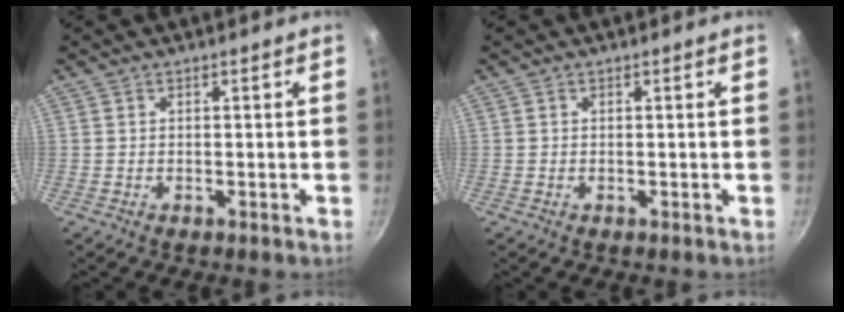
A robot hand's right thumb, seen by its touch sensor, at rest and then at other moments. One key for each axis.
{"total": 0.0}